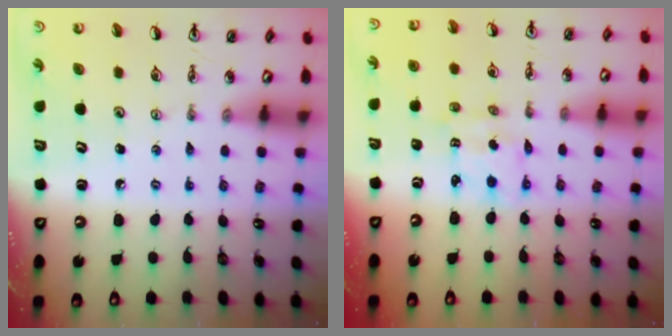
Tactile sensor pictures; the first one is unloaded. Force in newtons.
{"total": 2.3, "press": 2.3, "slide": 0.1}